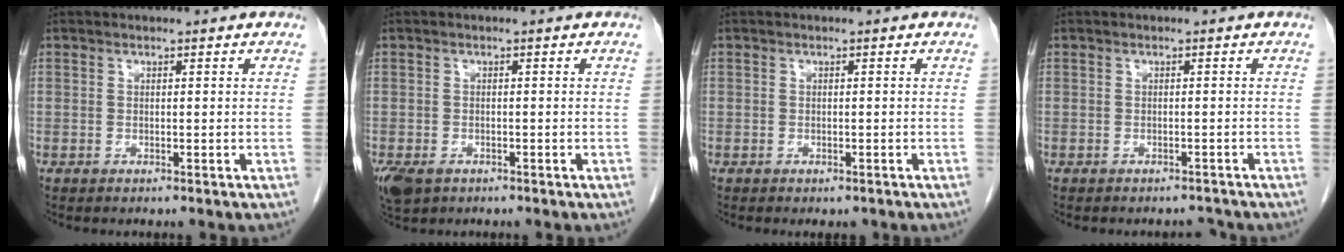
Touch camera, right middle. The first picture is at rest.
{"total": 4.6, "force": [-2.7, 2.8, 2.4], "torque": [-0.051, -0.009, -0.042]}
{"total": 1.0, "force": [-0.6, 0.7, 0.3], "torque": [-0.005, 0.001, -0.005]}
{"total": 2.1, "force": [-2.0, 0.6, -0.1], "torque": [0.005, -0.003, -0.026]}